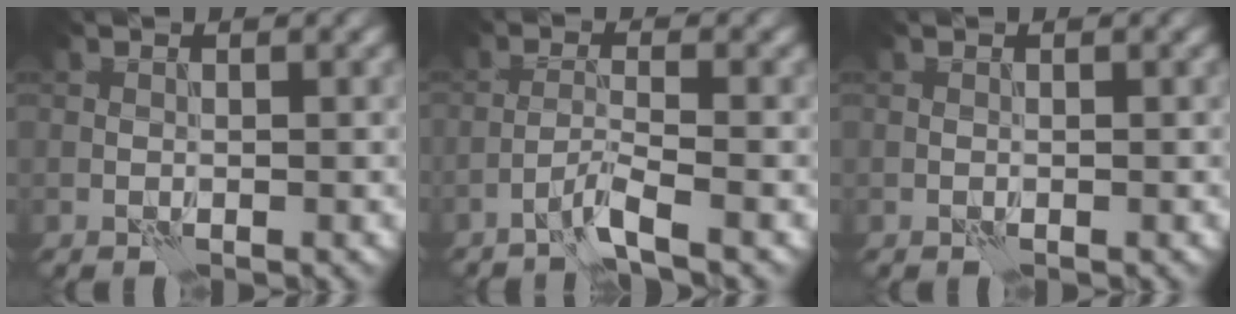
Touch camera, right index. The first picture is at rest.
{"total": 3.0, "force": [-2.0, 0.1, 2.2], "torque": [-0.039, 0.007, -0.050]}
{"total": 0.0}